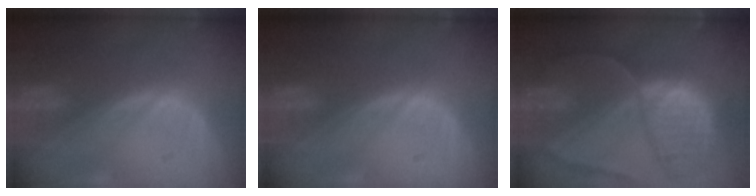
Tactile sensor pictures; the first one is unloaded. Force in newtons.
{"total": 0.0}
{"total": 10.8, "press": 9.0, "slide": 6.0}